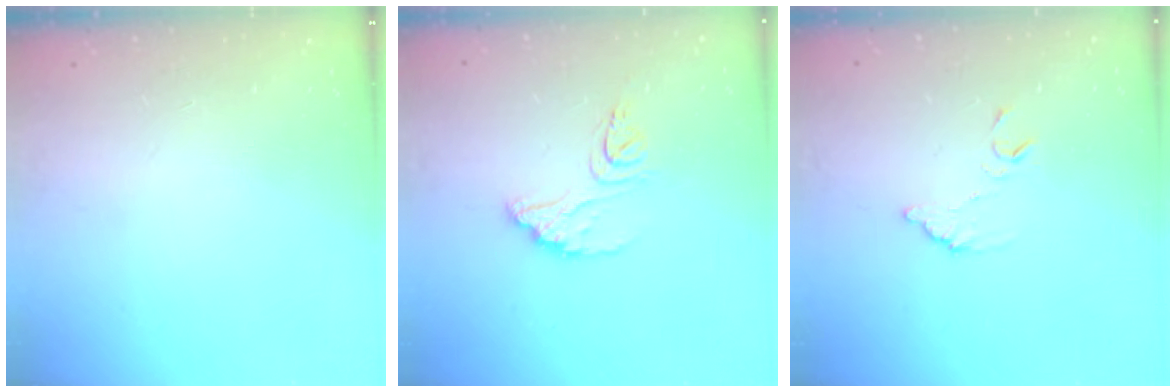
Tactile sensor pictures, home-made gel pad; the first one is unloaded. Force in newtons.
{"total": 11.2, "press": 11.2, "slide": 0.9}
{"total": 8.4, "press": 8.4, "slide": 0.4}